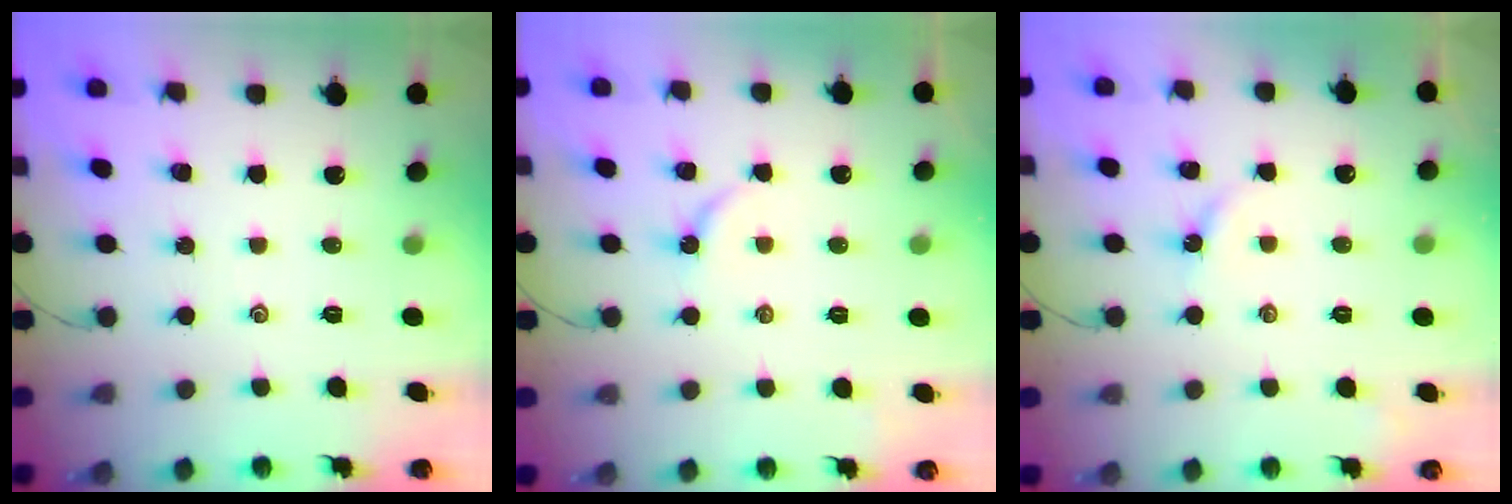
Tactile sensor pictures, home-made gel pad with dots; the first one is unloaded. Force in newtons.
{"total": 3.3, "press": 3.2, "slide": 0.5}
{"total": 2.1, "press": 2.1, "slide": 0.3}